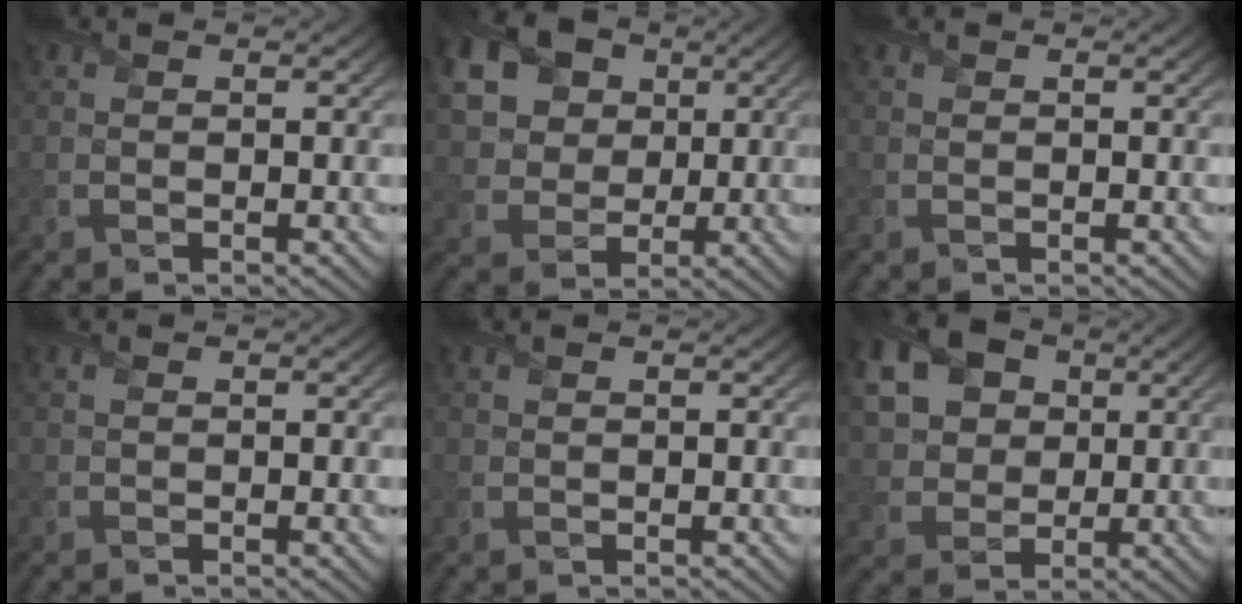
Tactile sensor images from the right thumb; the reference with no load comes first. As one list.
[{"total": 14.9, "force": [5.9, 11.6, 7.2], "torque": [-0.207, 0.022, 0.124]}, {"total": 0.0}, {"total": 0.5, "force": [-0.5, -0.1, -0.1], "torque": [0.002, -0.004, -0.009]}, {"total": 0.0}, {"total": 10.2, "force": [3.0, 7.9, 5.7], "torque": [-0.161, 0.021, 0.048]}]